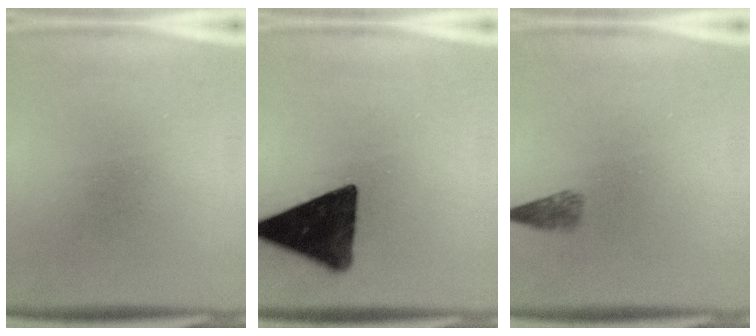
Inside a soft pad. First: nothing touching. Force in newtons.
{"total": 14.5}
{"total": 1.9}